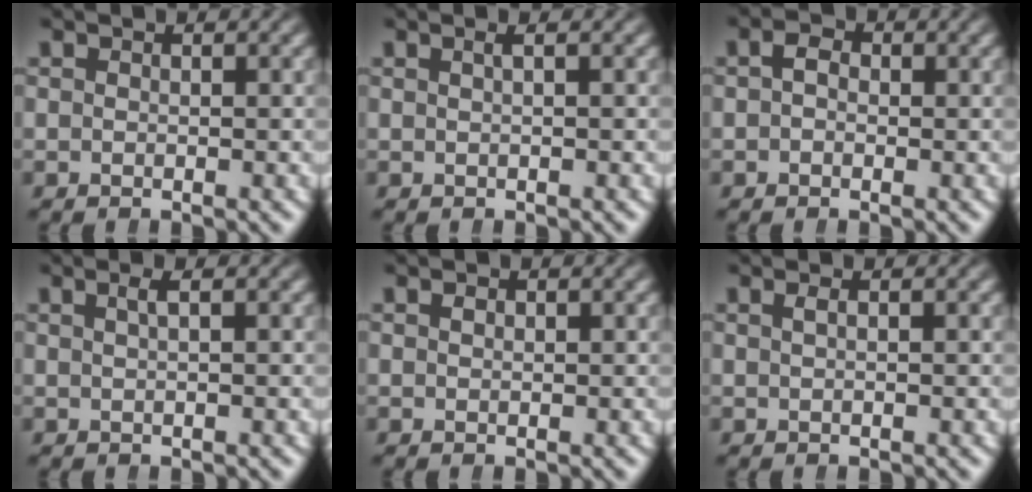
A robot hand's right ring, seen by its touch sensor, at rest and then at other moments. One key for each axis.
{"total": 0.9, "fx": 0.3, "fy": -0.2, "fz": 0.9, "tx": -0.007, "ty": 0.010, "tz": 0.004}
{"total": 1.9, "fx": -0.1, "fy": 1.5, "fz": 1.1, "tx": -0.017, "ty": 0.005, "tz": -0.005}
{"total": 1.3, "fx": 0.5, "fy": -0.2, "fz": 1.2, "tx": -0.012, "ty": 0.011, "tz": 0.008}
{"total": 0.6, "fx": 0.3, "fy": 0.4, "fz": 0.4, "tx": 0.001, "ty": 0.004, "tz": 0.006}
{"total": 0.7, "fx": 0.2, "fy": -0.3, "fz": 0.6, "tx": -0.008, "ty": 0.006, "tz": 0.005}